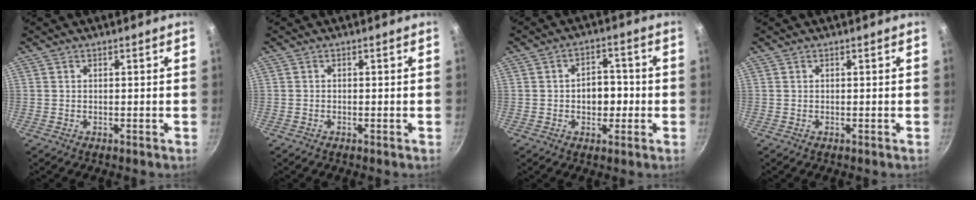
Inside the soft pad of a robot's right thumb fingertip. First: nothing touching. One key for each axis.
{"total": 0.0}
{"total": 6.5, "fx": -0.7, "fy": 4.6, "fz": 4.5, "tx": -0.032, "ty": 0.013, "tz": -0.013}
{"total": 0.0}